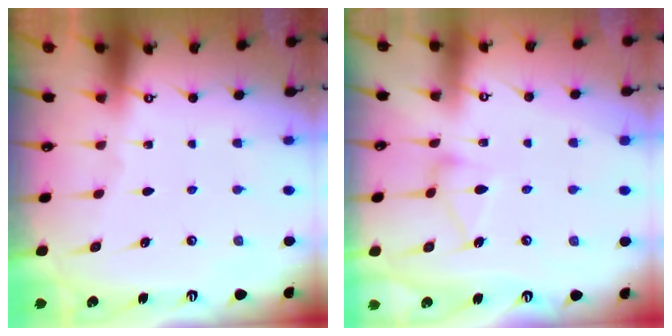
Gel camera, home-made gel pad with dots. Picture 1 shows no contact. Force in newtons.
{"total": 10.1, "press": 10.1, "slide": 0.4}